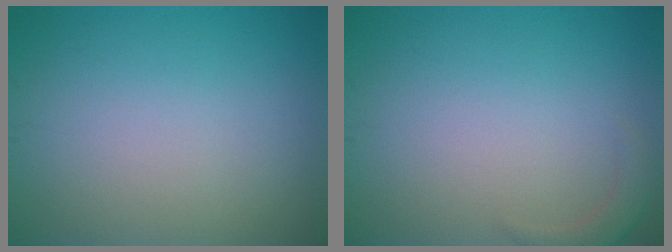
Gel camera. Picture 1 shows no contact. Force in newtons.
{"total": 1.6, "press": 1.6, "slide": 0.3}